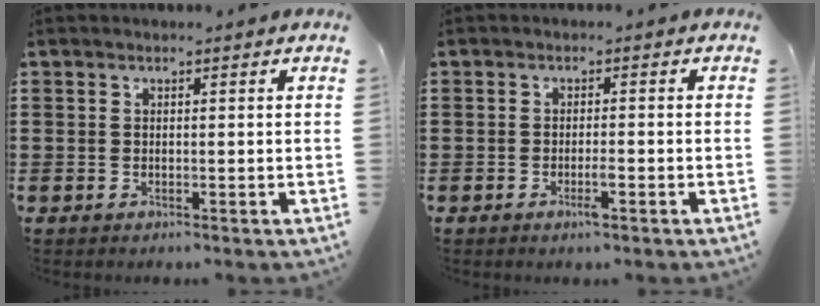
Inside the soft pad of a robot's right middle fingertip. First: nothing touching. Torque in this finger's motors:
{"motor_torque": [0.57, -0.22, 0.01, 0.02]}